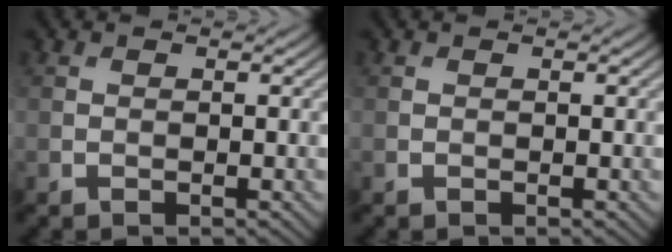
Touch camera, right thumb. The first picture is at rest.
{"total": 0.0}